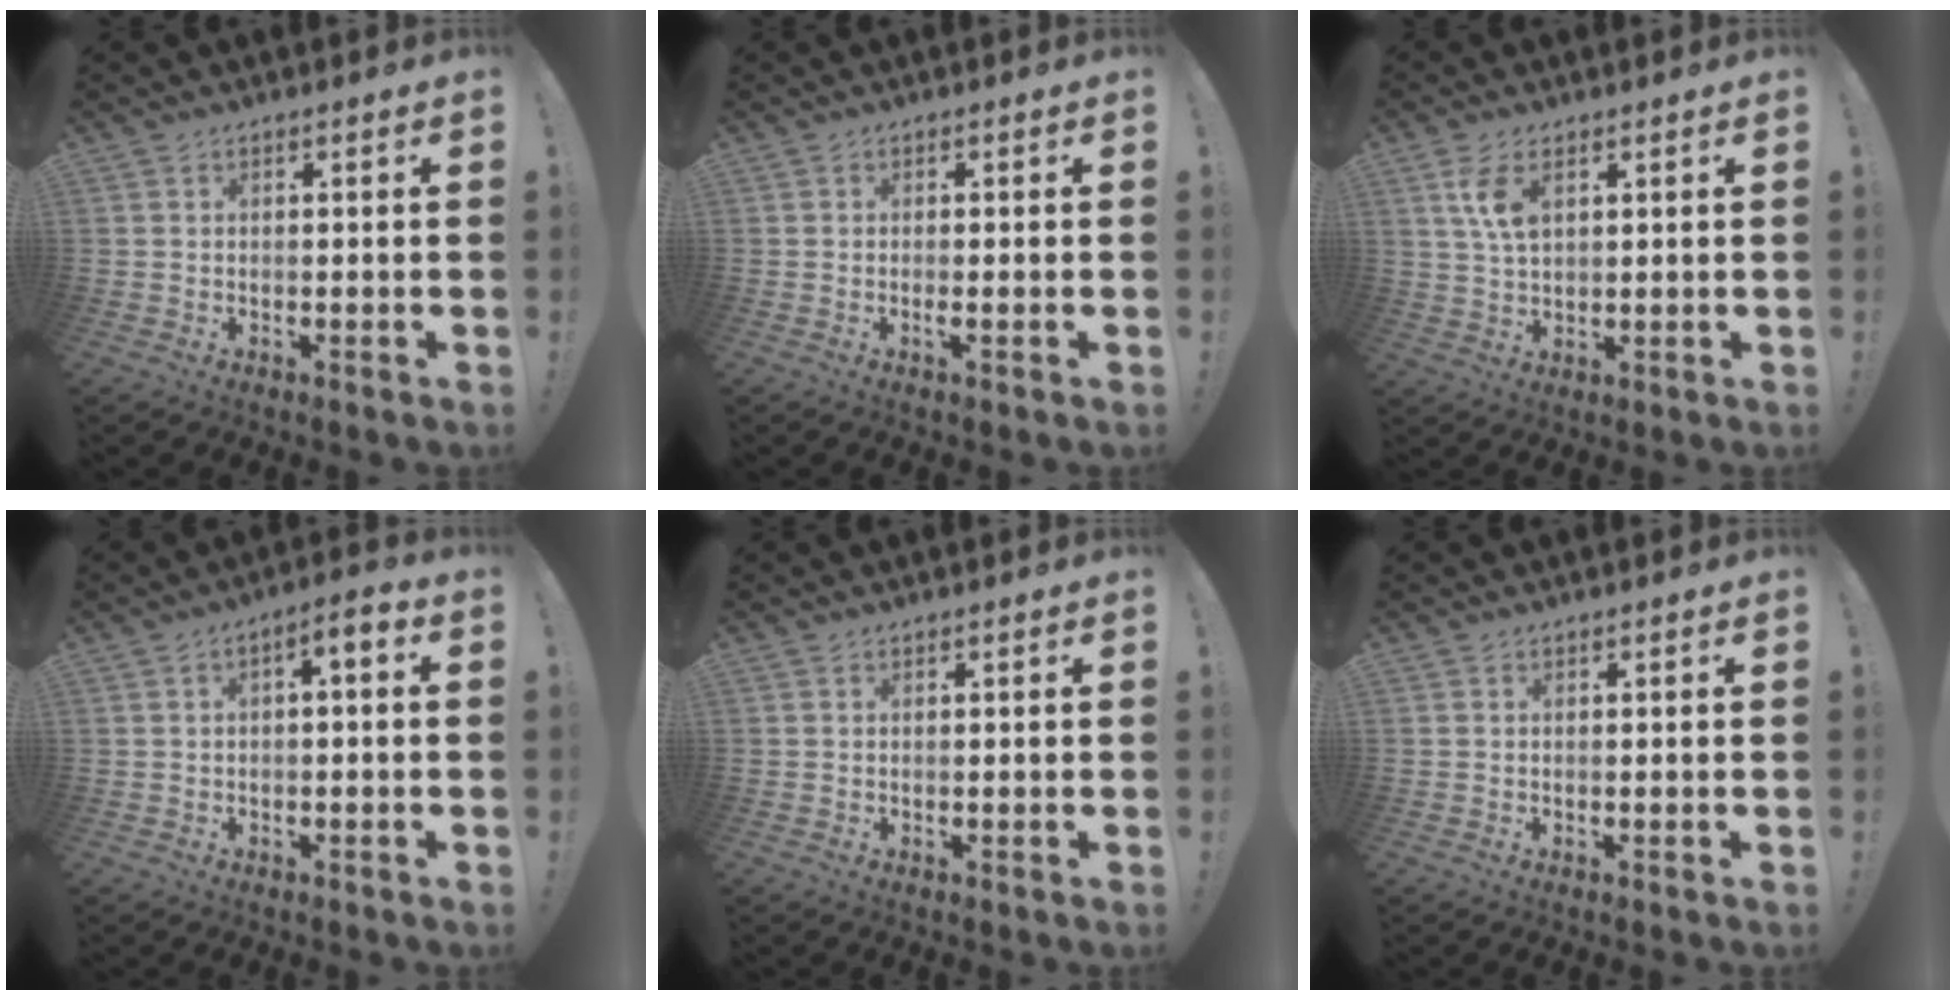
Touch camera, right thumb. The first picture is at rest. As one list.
[{"total": 1.2, "force": [-0.1, -0.4, 1.1], "torque": [-0.012, -0.009, -0.005]}, {"total": 7.3, "force": [3.1, 3.7, 5.5], "torque": [-0.105, -0.009, 0.055]}, {"total": 4.2, "force": [-0.7, 1.5, 3.9], "torque": [-0.057, 0.003, -0.016]}, {"total": 0.0}, {"total": 0.0}]